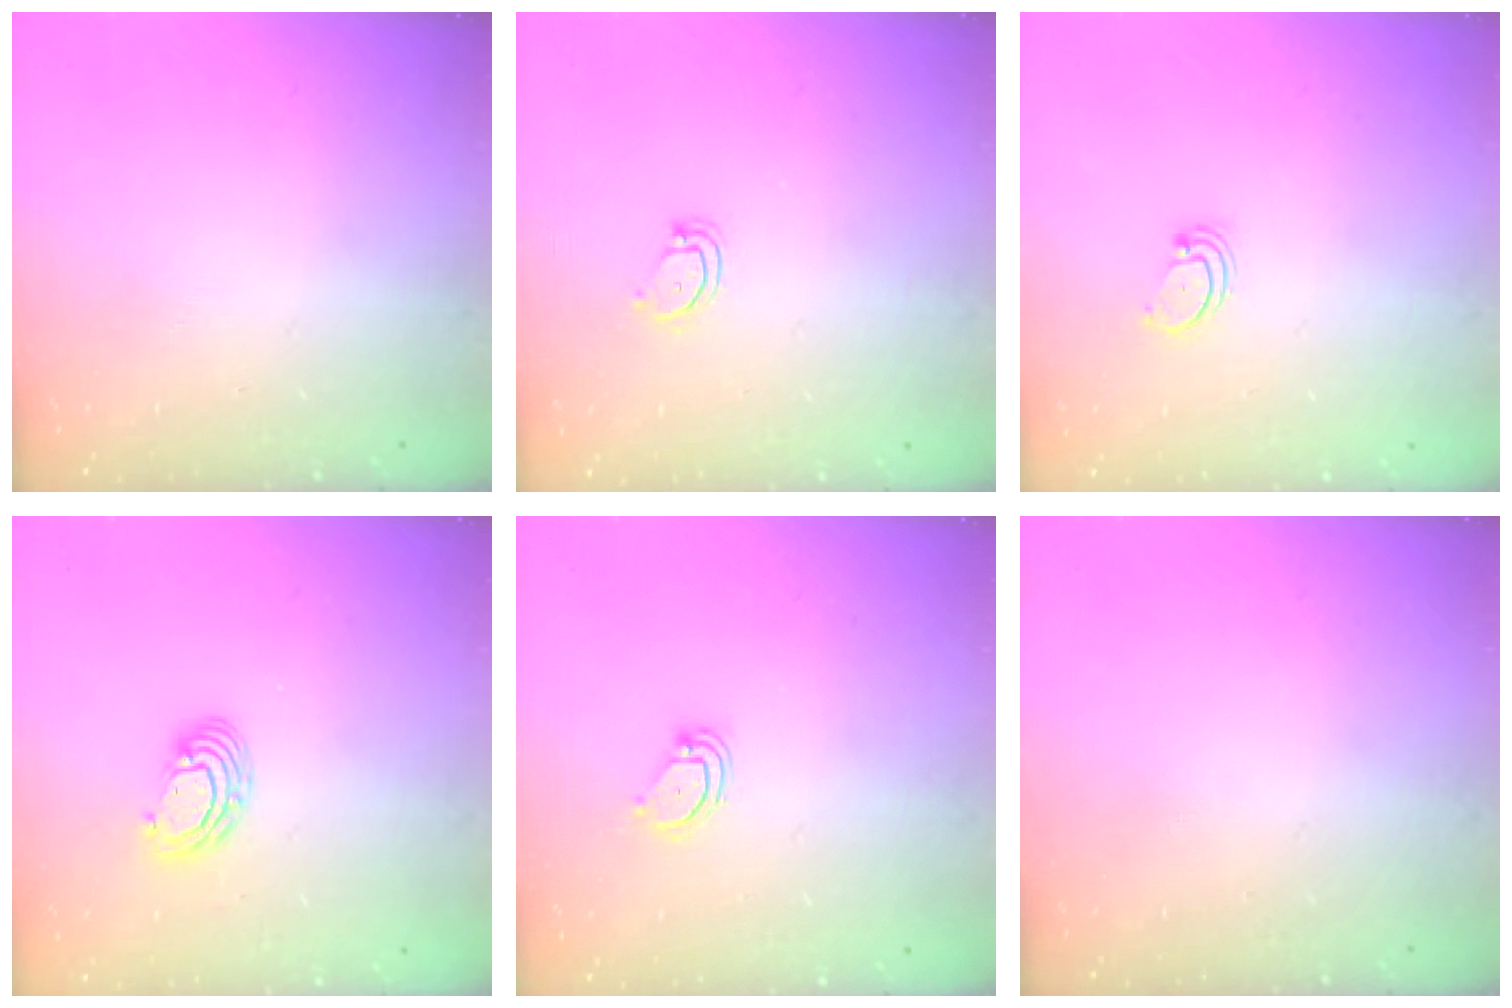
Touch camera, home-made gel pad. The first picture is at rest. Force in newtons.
{"total": 2.5, "press": 2.5, "slide": 0.1}
{"total": 2.2, "press": 2.2, "slide": 0.2}
{"total": 6.7, "press": 6.7, "slide": 0.6}
{"total": 3.3, "press": 3.3, "slide": 0.3}
{"total": 0.0}